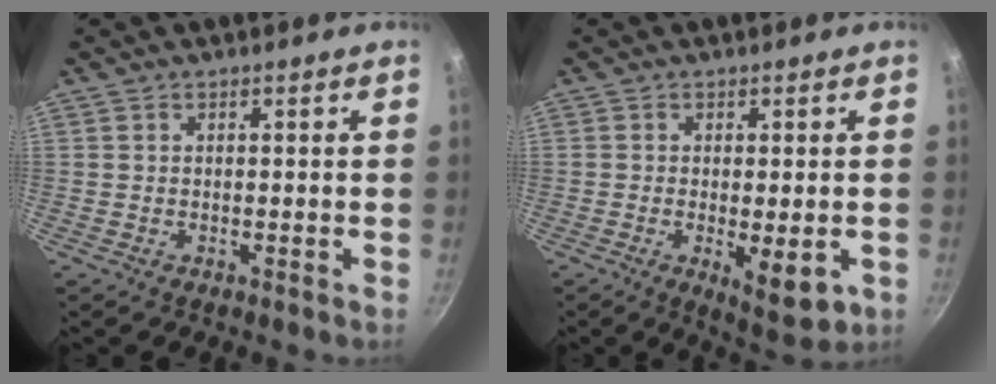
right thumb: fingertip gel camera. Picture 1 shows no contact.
{"total": 7.9, "force": [-1.9, 2.8, 7.1], "torque": [-0.099, -0.011, -0.018]}